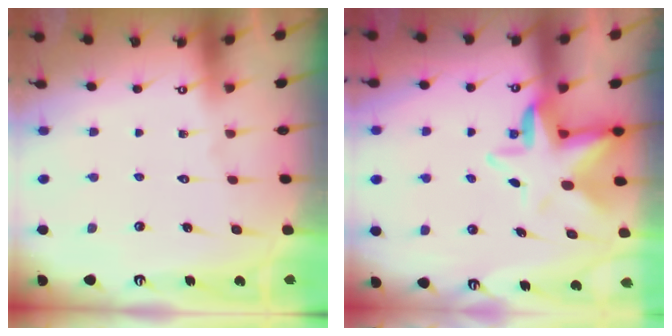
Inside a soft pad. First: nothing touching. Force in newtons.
{"total": 8.6, "press": 8.4, "slide": 1.5}